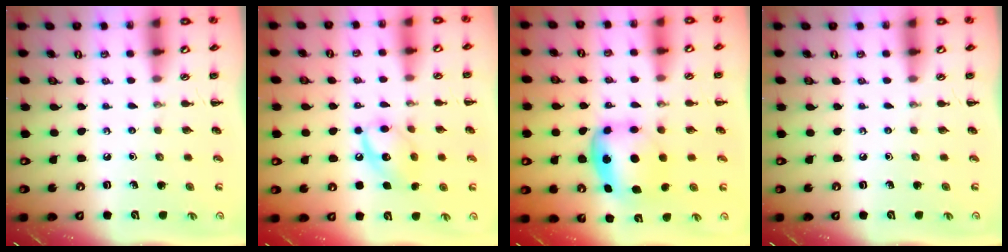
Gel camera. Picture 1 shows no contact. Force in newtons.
{"total": 11.7, "press": 11.7, "slide": 1.0}
{"total": 6.0, "press": 5.9, "slide": 0.8}
{"total": 0.0}